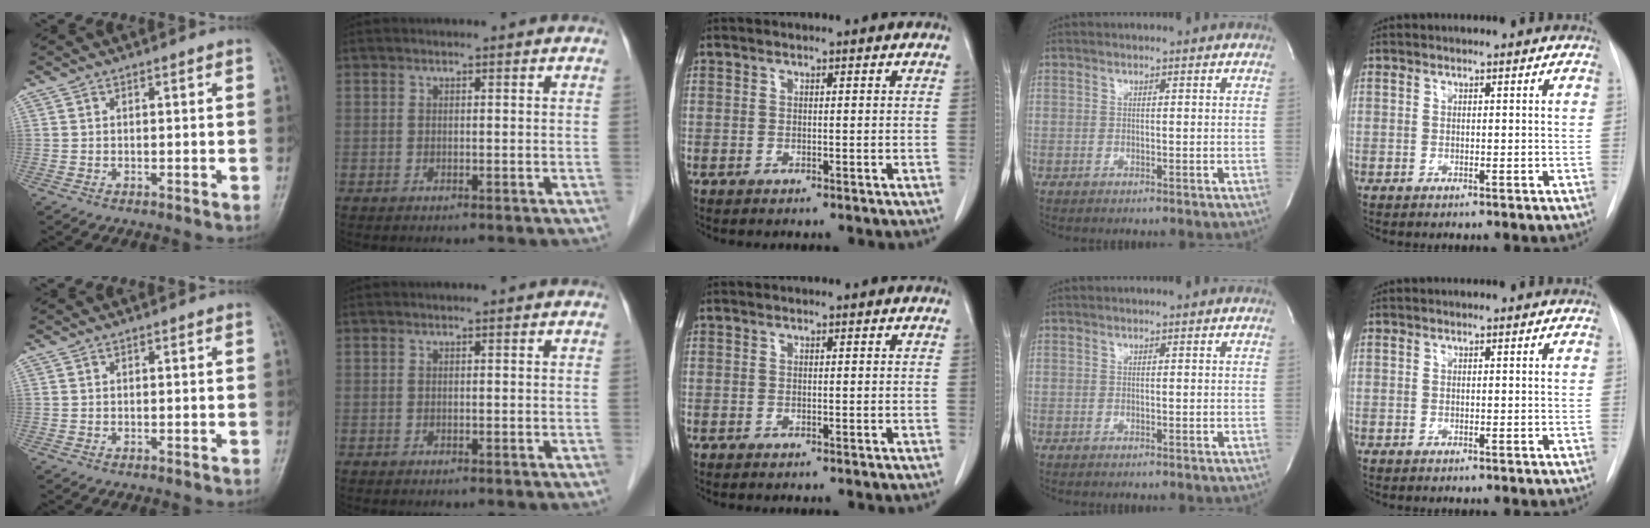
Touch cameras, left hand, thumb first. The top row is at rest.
{}